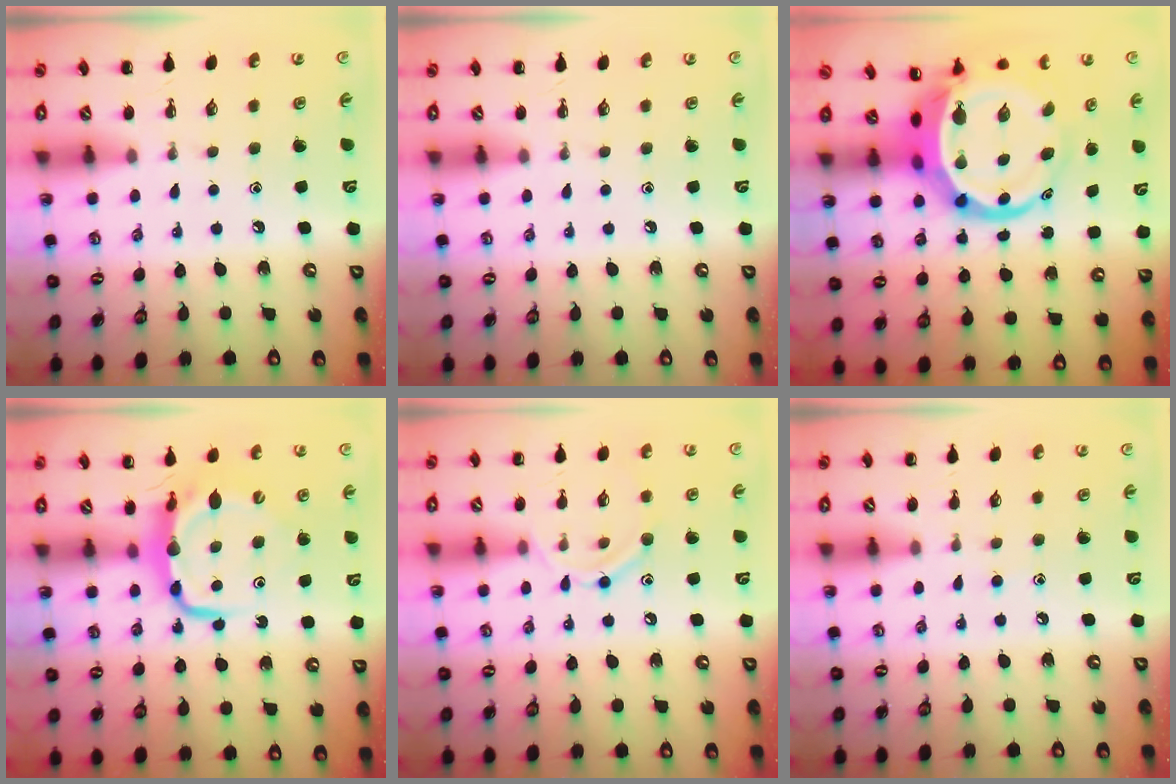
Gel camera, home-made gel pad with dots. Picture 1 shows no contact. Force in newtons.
{"total": 0.0}
{"total": 11.8, "press": 11.4, "slide": 3.3}
{"total": 7.8, "press": 7.7, "slide": 1.3}
{"total": 9.6, "press": 9.6, "slide": 1.0}
{"total": 4.6, "press": 4.3, "slide": 1.7}